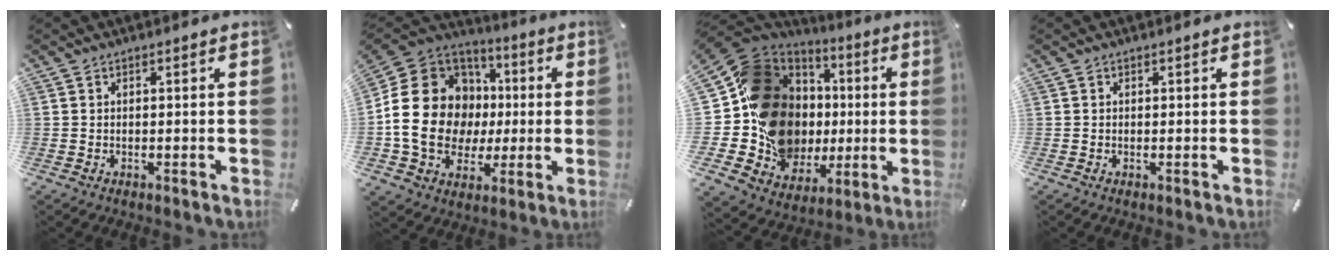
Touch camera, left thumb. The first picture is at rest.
{"total": 22.3, "force": [-0.9, 19.0, 11.6], "torque": [-0.228, 0.008, 0.005]}
{"total": 22.8, "force": [0.3, 19.7, 11.5], "torque": [-0.190, -0.038, 0.055]}
{"total": 0.0}